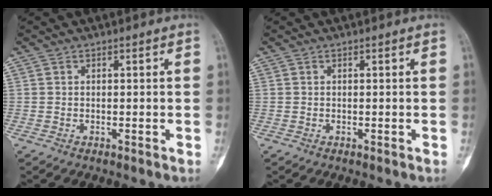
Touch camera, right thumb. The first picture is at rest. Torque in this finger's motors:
{"motor_torque": [0.02, 0.02, 0.18, 0.07, 0.03]}